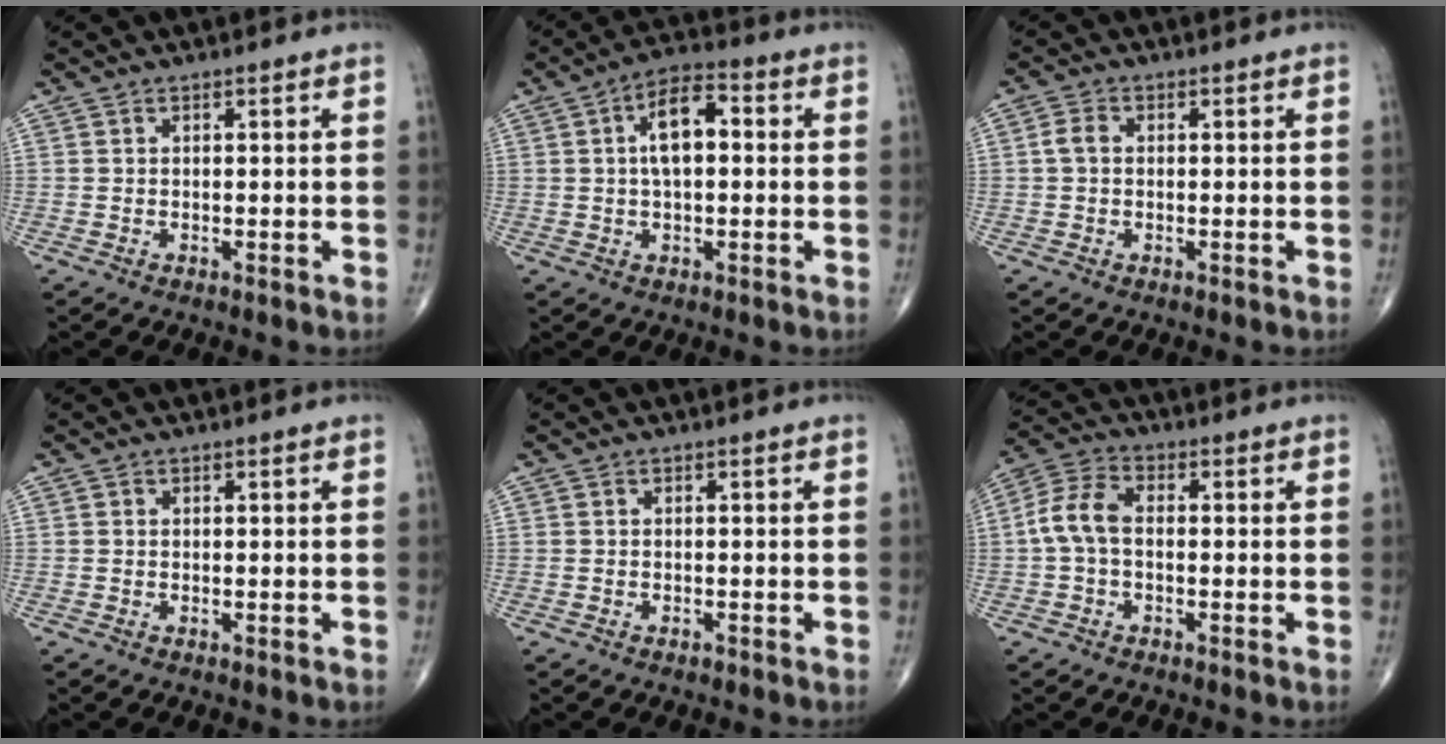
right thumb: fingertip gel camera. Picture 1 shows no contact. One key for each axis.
{"total": 8.7, "fx": 1.2, "fy": 4.3, "fz": 7.4, "tx": -0.121, "ty": 0.019, "tz": 0.011}
{"total": 2.5, "fx": 0.1, "fy": 1.8, "fz": 1.7, "tx": -0.033, "ty": 0.006, "tz": -0.001}
{"total": 0.0}
{"total": 0.5, "fx": -0.4, "fy": 0.2, "fz": 0.2, "tx": -0.005, "ty": 0.001, "tz": -0.009}
{"total": 6.8, "fx": -0.5, "fy": 4.1, "fz": 5.4, "tx": -0.113, "ty": 0.022, "tz": -0.020}